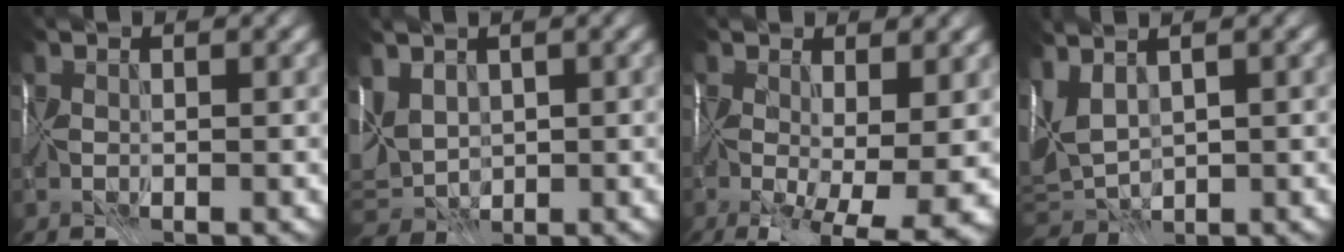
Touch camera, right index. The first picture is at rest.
{"total": 5.1, "force": [1.3, 3.9, 3.0], "torque": [-0.083, 0.006, 0.028]}
{"total": 12.8, "force": [-3.6, 5.8, 10.9], "torque": [-0.163, -0.029, -0.021]}
{"total": 4.1, "force": [0.9, 2.5, 3.1], "torque": [-0.067, 0.012, 0.015]}